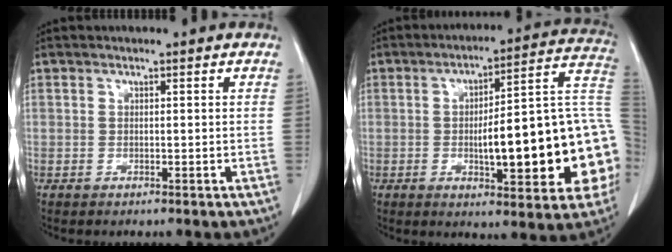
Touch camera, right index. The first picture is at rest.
{"total": 22.1, "force": [-3.3, 4.5, 21.3], "torque": [-0.214, 0.038, -0.033]}